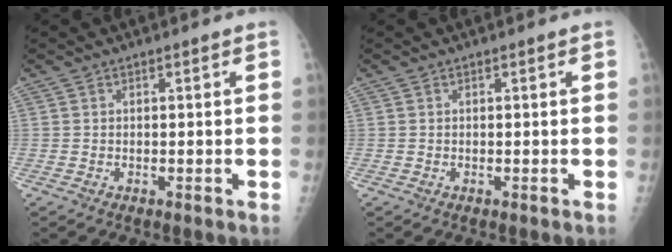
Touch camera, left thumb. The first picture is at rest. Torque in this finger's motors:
{"motor_torque": [0.01, 0.01, -0.07, -0.01, 0.00]}